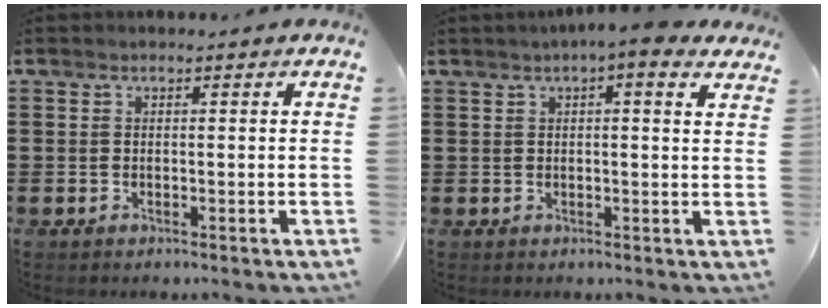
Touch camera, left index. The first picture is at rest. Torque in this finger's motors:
{"motor_torque": [2.14, 0.00, 1.05, 0.21]}